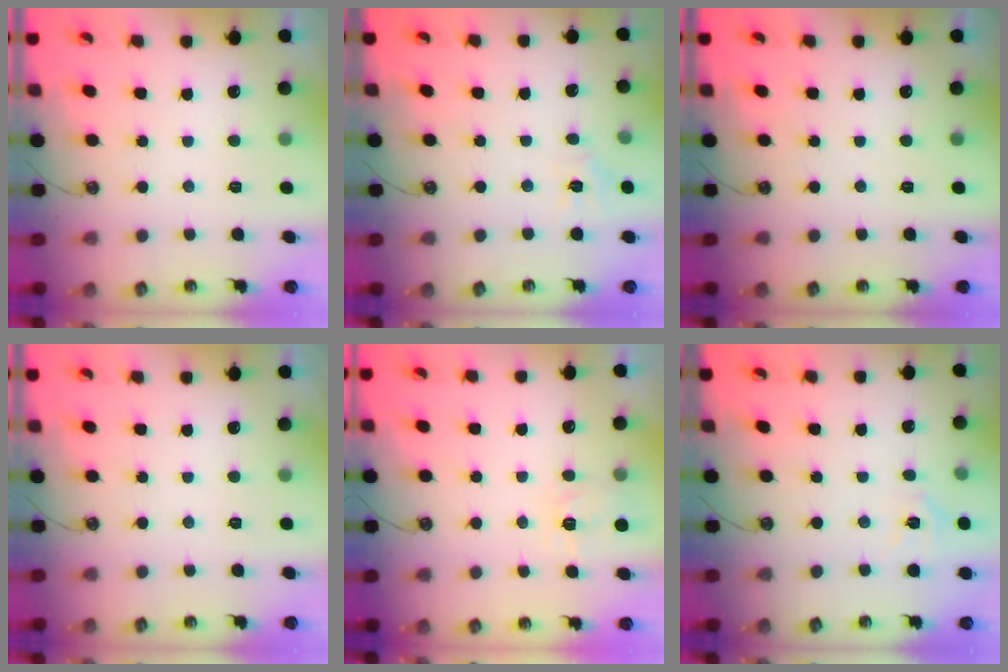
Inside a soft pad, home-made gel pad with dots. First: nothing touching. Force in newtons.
{"total": 5.3, "press": 5.2, "slide": 0.6}
{"total": 0.0}
{"total": 0.0}
{"total": 4.7, "press": 4.6, "slide": 0.7}
{"total": 5.4, "press": 5.3, "slide": 0.6}